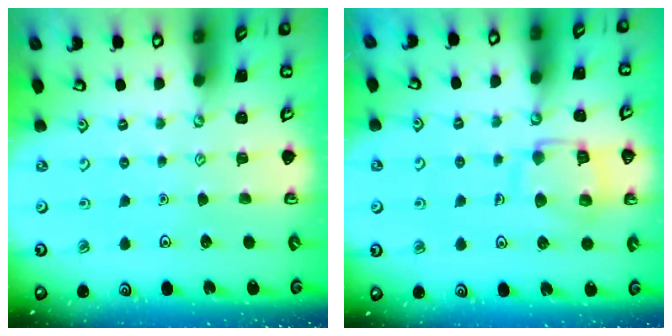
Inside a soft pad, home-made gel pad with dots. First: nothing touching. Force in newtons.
{"total": 12.6, "press": 12.5, "slide": 1.3}